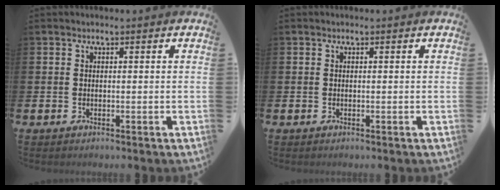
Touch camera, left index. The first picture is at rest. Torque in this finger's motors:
{"motor_torque": [-0.01, 0.00, 0.00, 0.01]}